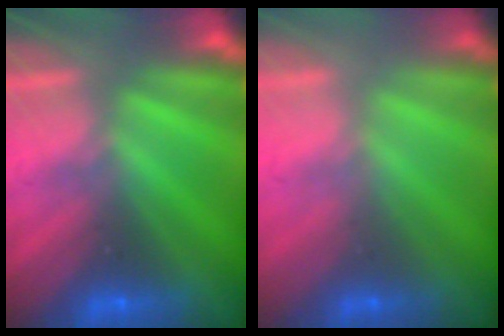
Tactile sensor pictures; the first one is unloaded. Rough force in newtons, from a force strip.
{"total": 2.0}